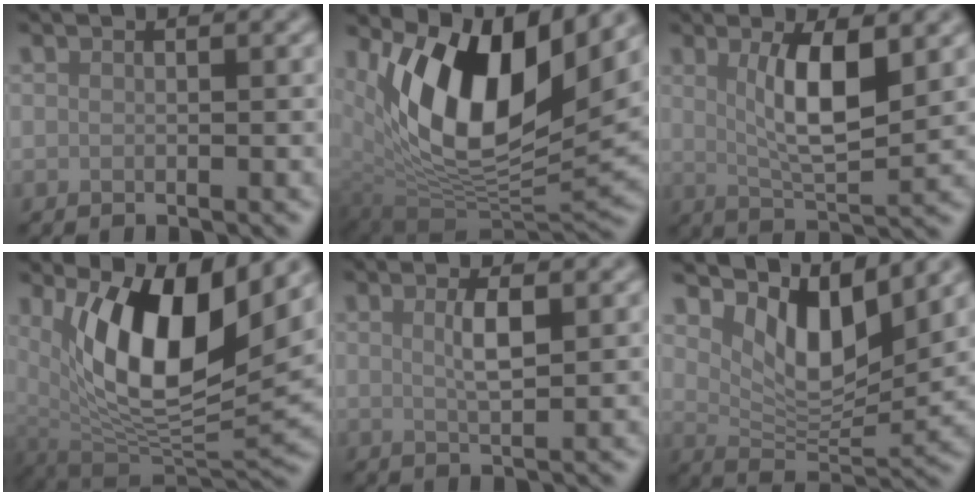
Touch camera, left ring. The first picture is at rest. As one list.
[{"total": 12.6, "force": [4.9, 6.3, 9.7], "torque": [-0.167, -0.020, 0.096]}, {"total": 5.8, "force": [1.5, 1.6, 5.3], "torque": [-0.095, -0.006, 0.030]}, {"total": 11.2, "force": [3.7, 4.8, 9.4], "torque": [-0.154, -0.029, 0.073]}, {"total": 2.4, "force": [0.7, 0.5, 2.3], "torque": [-0.043, 0.000, 0.013]}, {"total": 7.2, "force": [3.9, 3.1, 5.2], "torque": [-0.092, -0.011, 0.067]}]